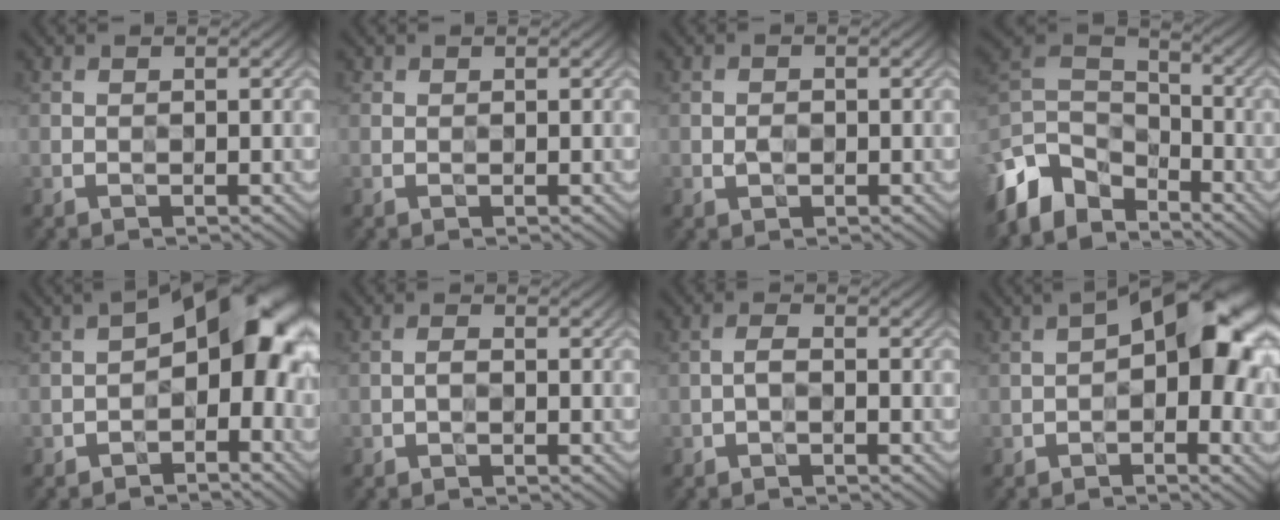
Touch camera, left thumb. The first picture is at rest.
{"total": 0.8, "force": [0.5, 0.6, 0.0], "torque": [-0.001, 0.000, 0.001]}
{"total": 0.6, "force": [-0.2, 0.4, 0.4], "torque": [-0.012, 0.001, -0.006]}
{"total": 9.9, "force": [-7.0, 5.7, 4.1], "torque": [-0.117, 0.009, -0.153]}
{"total": 10.2, "force": [-1.7, 5.4, 8.5], "torque": [-0.096, 0.018, -0.043]}
{"total": 0.6, "force": [-0.4, 0.0, 0.4], "torque": [-0.010, 0.007, -0.011]}
{"total": 0.9, "force": [-0.6, 0.0, 0.6], "torque": [-0.016, 0.008, -0.016]}
{"total": 11.2, "force": [0.2, 5.7, 9.7], "torque": [-0.118, 0.026, -0.012]}